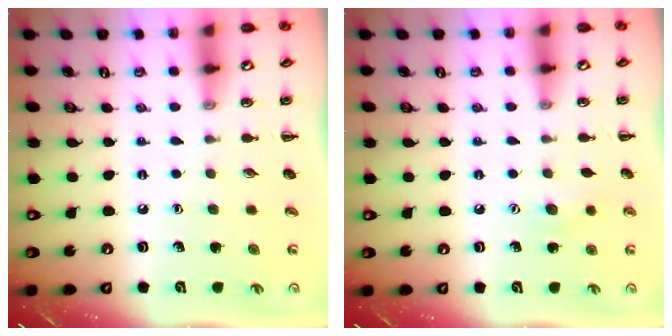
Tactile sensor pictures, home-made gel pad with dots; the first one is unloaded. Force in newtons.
{"total": 6.3, "press": 6.2, "slide": 1.2}